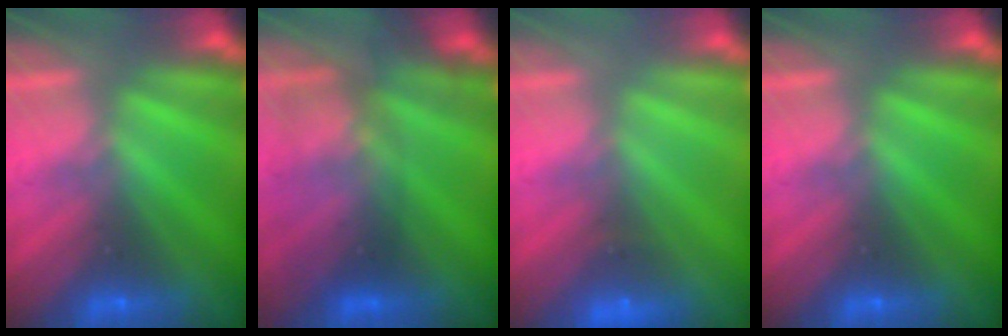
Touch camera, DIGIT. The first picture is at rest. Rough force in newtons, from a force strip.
{"total": 2.7}
{"total": 2.0}
{"total": 0.0}